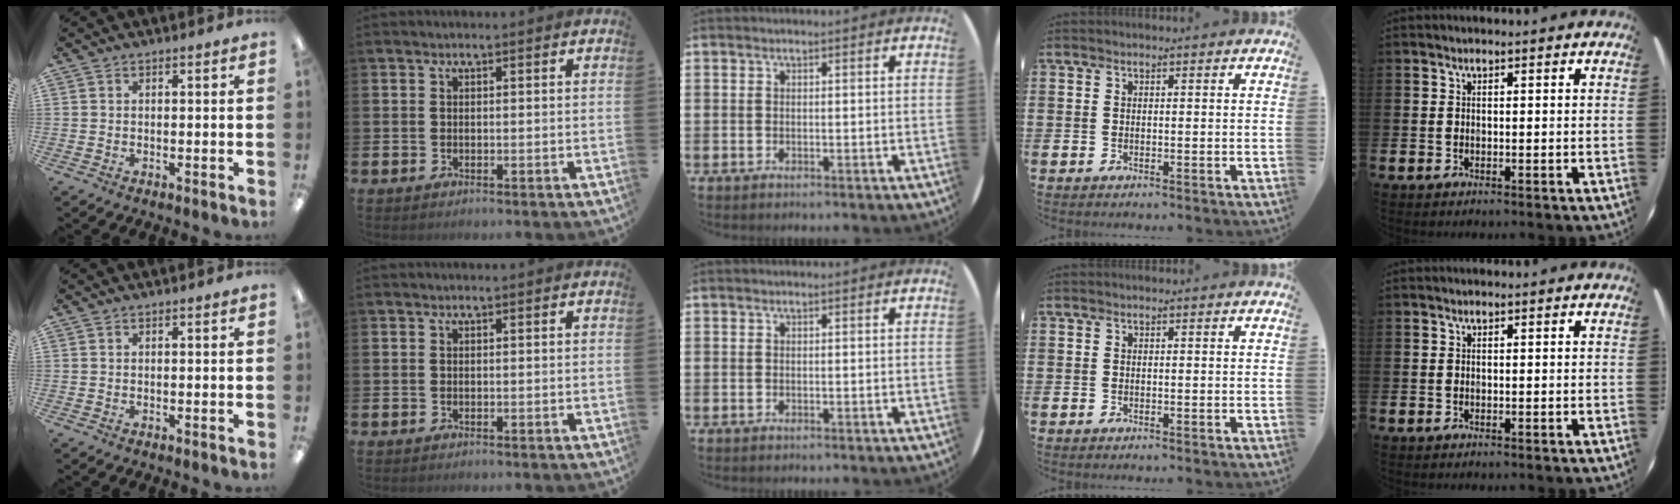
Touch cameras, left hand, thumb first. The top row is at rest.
{}